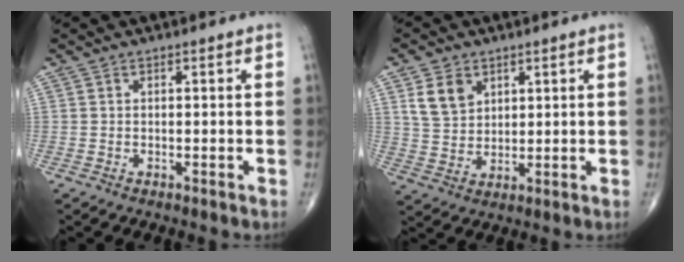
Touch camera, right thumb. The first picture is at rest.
{"total": 6.6, "force": [3.2, 4.8, 3.3], "torque": [-0.046, -0.015, 0.068]}